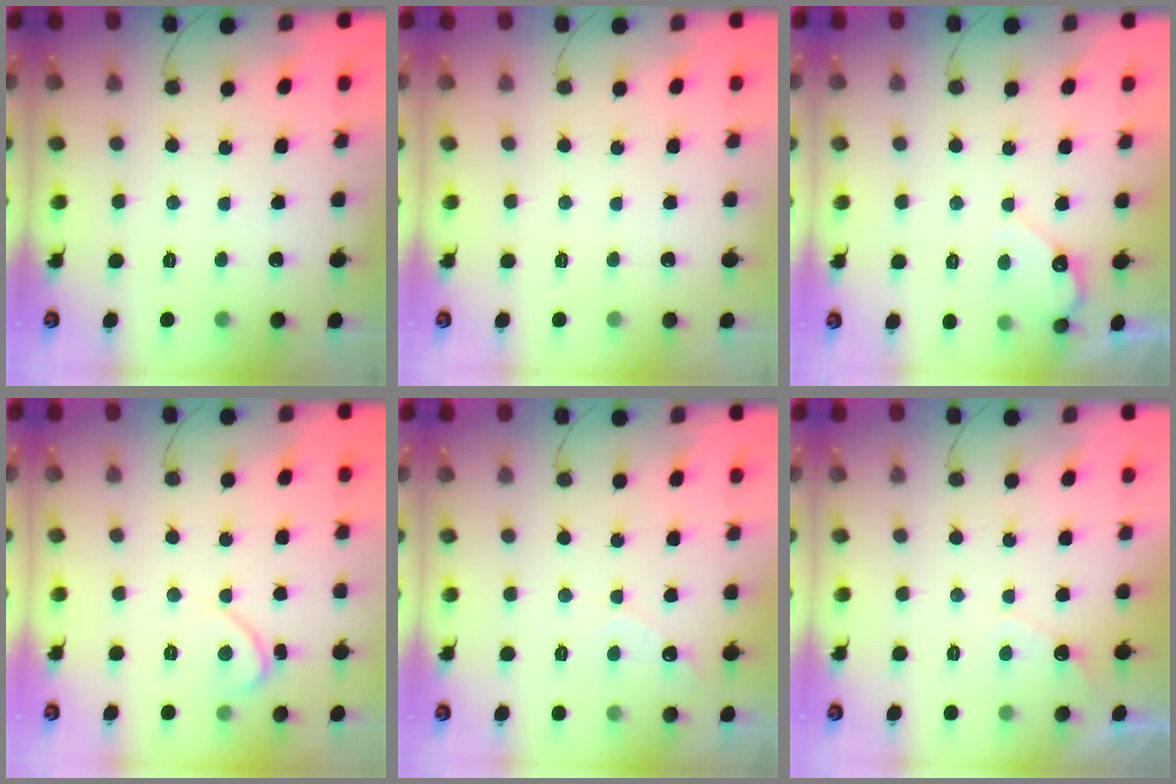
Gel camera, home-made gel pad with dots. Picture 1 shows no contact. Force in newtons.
{"total": 0.0}
{"total": 6.5, "press": 6.5, "slide": 0.4}
{"total": 2.3, "press": 2.3, "slide": 0.1}
{"total": 3.6, "press": 3.6, "slide": 0.3}
{"total": 4.4, "press": 4.4, "slide": 0.2}